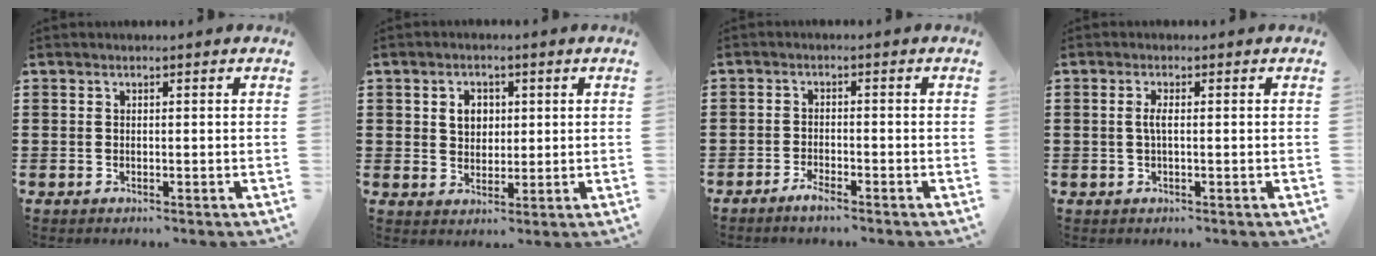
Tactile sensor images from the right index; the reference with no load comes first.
{"total": 3.6, "force": [0.8, 2.9, 1.9], "torque": [-0.049, 0.011, 0.011]}
{"total": 2.1, "force": [-1.9, 0.1, 0.8], "torque": [-0.018, -0.001, -0.035]}
{"total": 1.9, "force": [-0.2, 0.3, 1.9], "torque": [-0.044, -0.004, -0.007]}